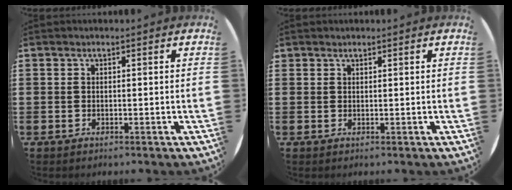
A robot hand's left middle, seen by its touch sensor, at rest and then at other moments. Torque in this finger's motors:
{"motor_torque": [-0.31, -0.14, -0.05, -0.01]}